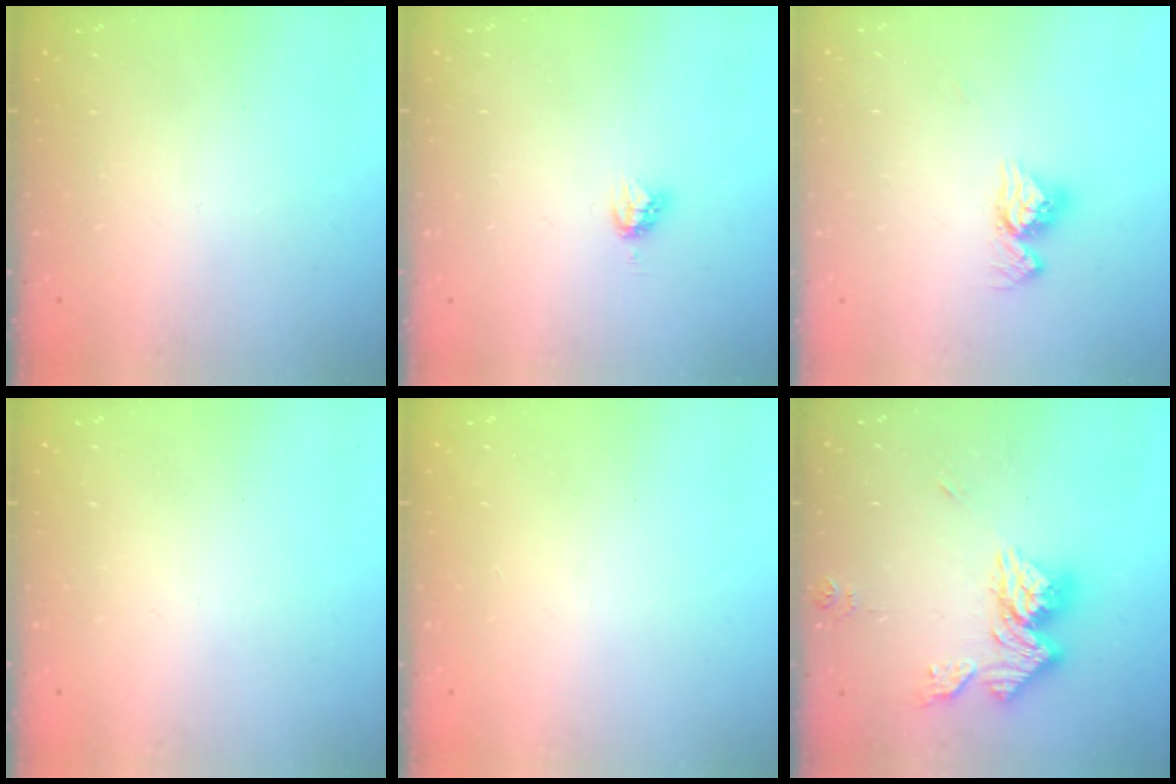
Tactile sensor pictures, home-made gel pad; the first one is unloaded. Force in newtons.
{"total": 3.4, "press": 3.4, "slide": 0.4}
{"total": 11.1, "press": 11.0, "slide": 0.9}
{"total": 0.0}
{"total": 1.1, "press": 1.1, "slide": 0.1}
{"total": 14.8, "press": 14.7, "slide": 1.6}